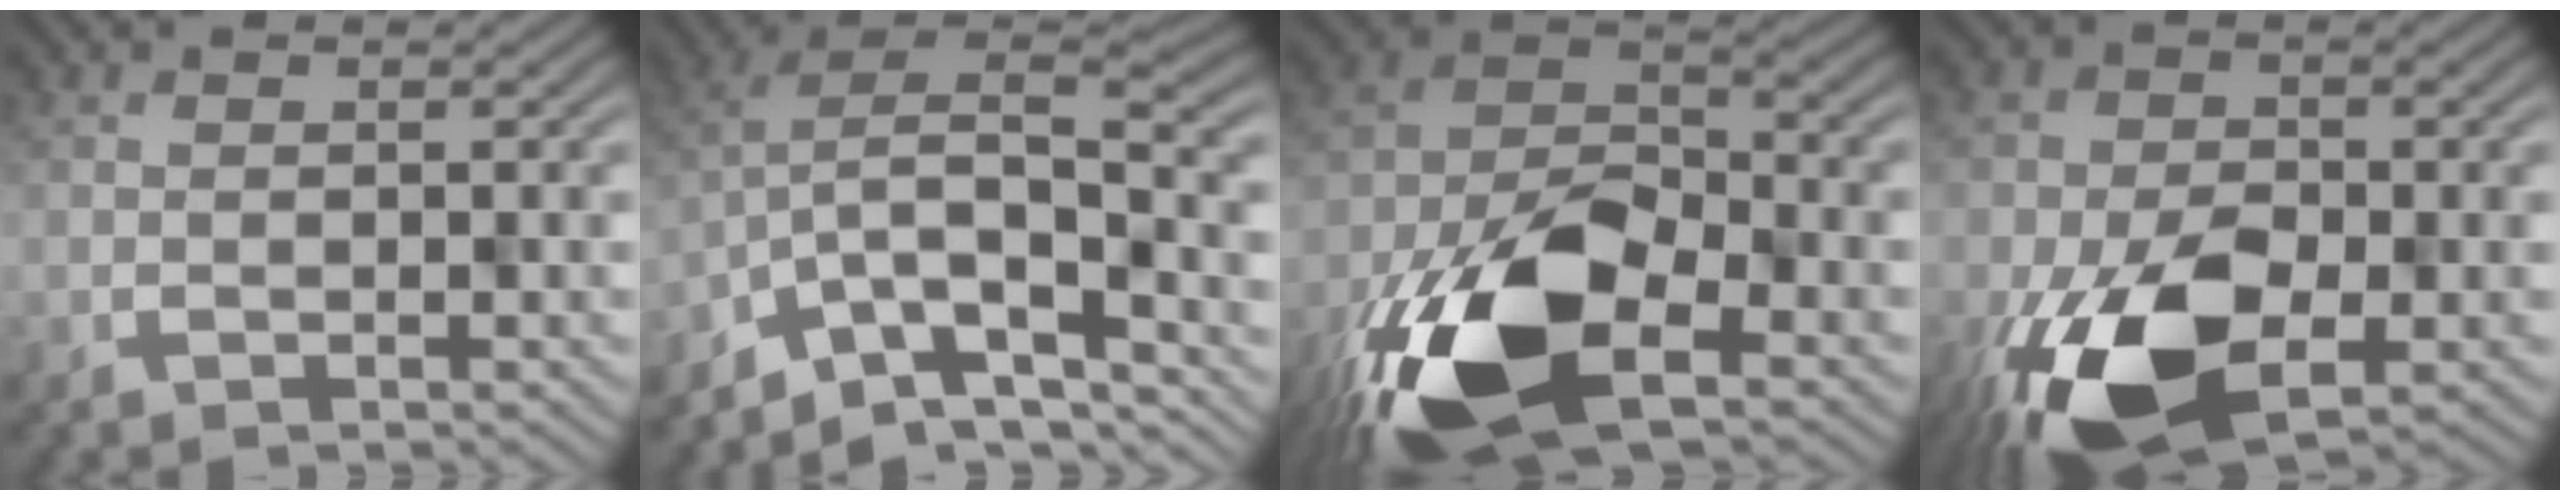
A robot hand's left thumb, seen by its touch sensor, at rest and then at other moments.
{"total": 10.2, "force": [-5.4, 5.9, 6.2], "torque": [-0.134, -0.022, -0.084]}
{"total": 14.7, "force": [-7.7, 7.5, 10.0], "torque": [-0.221, -0.045, -0.147]}
{"total": 12.5, "force": [-5.8, 6.9, 8.6], "torque": [-0.183, -0.047, -0.090]}